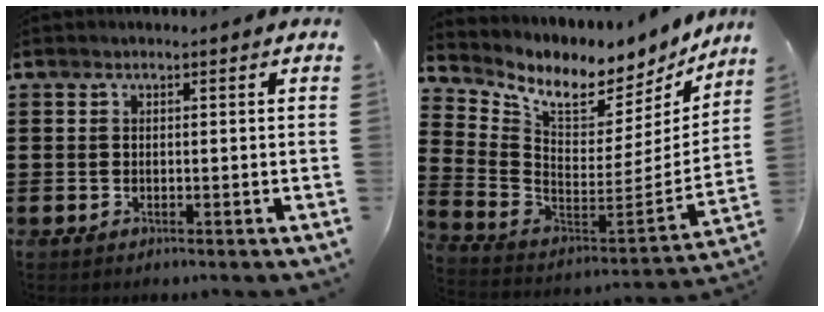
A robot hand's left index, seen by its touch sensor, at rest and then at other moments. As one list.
[{"total": 6.7, "force": [5.5, 2.4, 2.8], "torque": [-0.077, -0.060, 0.090]}]